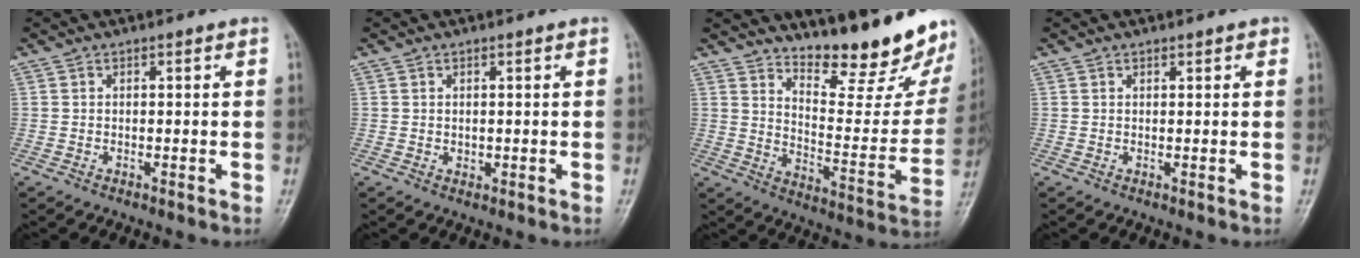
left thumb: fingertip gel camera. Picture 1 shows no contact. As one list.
[{"total": 0.8, "force": [0.2, 0.6, 0.4], "torque": [-0.003, -0.002, 0.005]}, {"total": 19.9, "force": [16.8, 4.3, 9.8], "torque": [-0.102, -0.142, 0.238]}, {"total": 0.8, "force": [0.6, 0.4, 0.4], "torque": [-0.001, -0.002, 0.006]}]